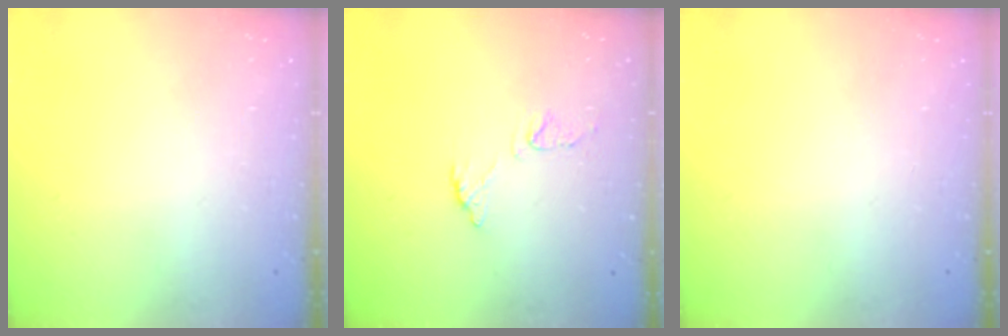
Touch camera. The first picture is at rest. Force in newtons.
{"total": 6.6, "press": 6.6, "slide": 0.7}
{"total": 0.0}